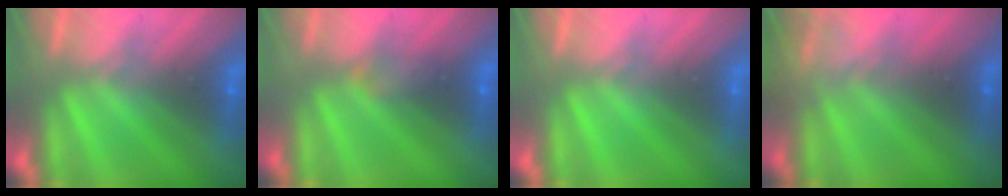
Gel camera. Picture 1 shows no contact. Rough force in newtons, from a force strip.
{"total": 2.2}
{"total": 0.0}
{"total": 2.3}